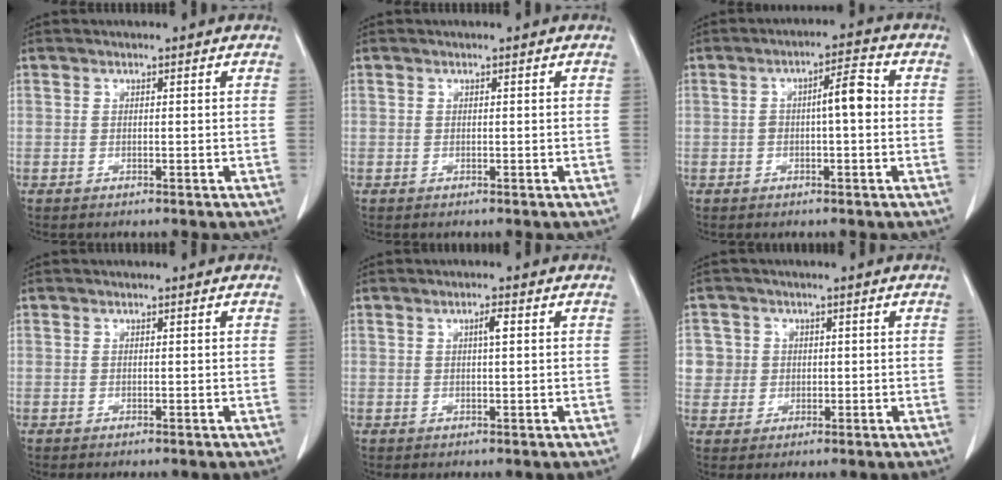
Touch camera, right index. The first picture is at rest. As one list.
[{"total": 0.0}, {"total": 5.1, "force": [0.0, 1.0, 4.9], "torque": [-0.079, 0.021, -0.003]}, {"total": 0.0}, {"total": 1.7, "force": [0.4, 0.1, 1.6], "torque": [-0.028, 0.003, 0.007]}, {"total": 4.5, "force": [0.7, 4.4, 0.0], "torque": [0.014, 0.010, 0.015]}]